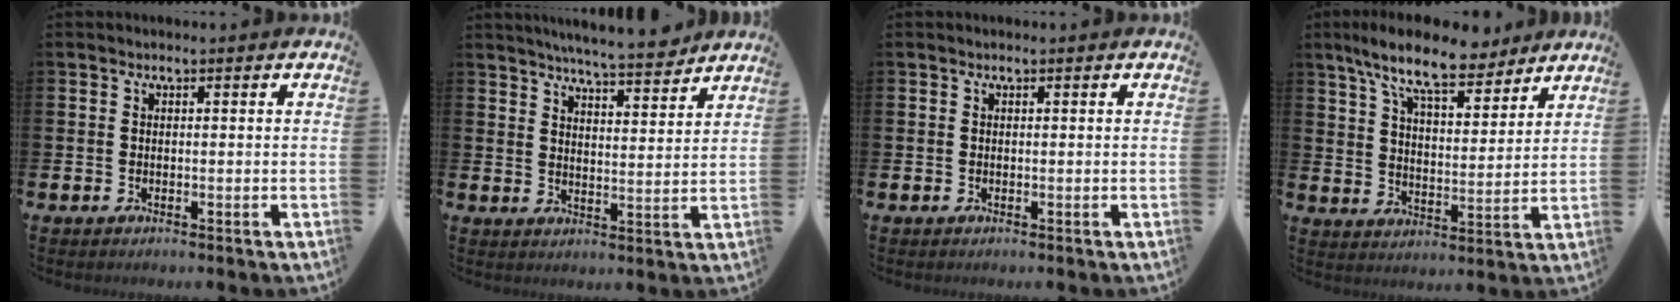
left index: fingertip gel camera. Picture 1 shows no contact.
{"total": 6.4, "force": [6.2, 0.1, 1.5], "torque": [-0.039, -0.040, 0.109]}
{"total": 0.0}
{"total": 10.5, "force": [8.9, 2.3, 5.0], "torque": [-0.115, -0.039, 0.157]}